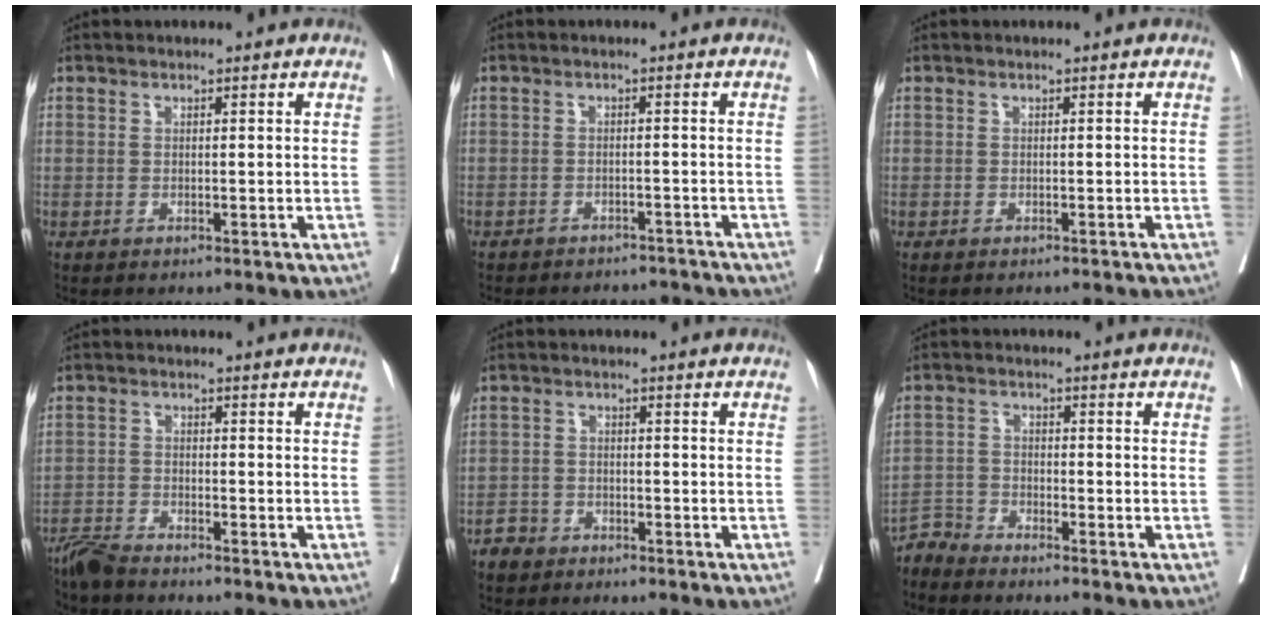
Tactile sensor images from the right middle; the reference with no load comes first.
{"total": 10.0, "force": [-9.3, 2.9, 2.3], "torque": [-0.043, 0.011, -0.106]}
{"total": 2.6, "force": [-2.4, -0.4, 0.8], "torque": [-0.012, -0.010, -0.028]}
{"total": 3.7, "force": [-3.6, -0.1, 1.0], "torque": [-0.015, -0.014, -0.072]}
{"total": 3.3, "force": [-2.7, 1.9, -0.1], "torque": [0.001, 0.006, -0.051]}
{"total": 3.0, "force": [-2.9, -0.2, -0.7], "torque": [0.024, -0.013, -0.059]}